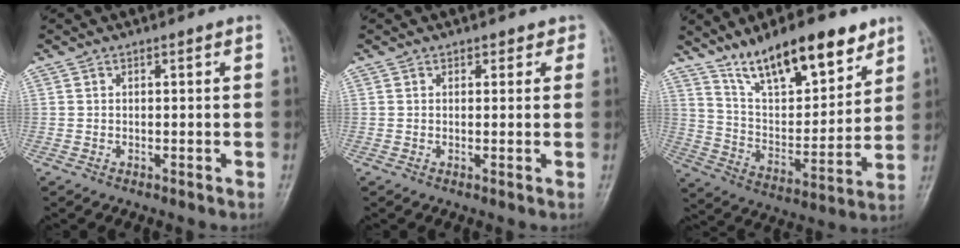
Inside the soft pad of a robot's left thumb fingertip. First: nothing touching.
{"total": 1.3, "force": [0.8, 0.9, 0.5], "torque": [0.009, -0.003, 0.006]}
{"total": 18.5, "force": [12.8, 6.6, 11.6], "torque": [-0.148, -0.064, 0.228]}